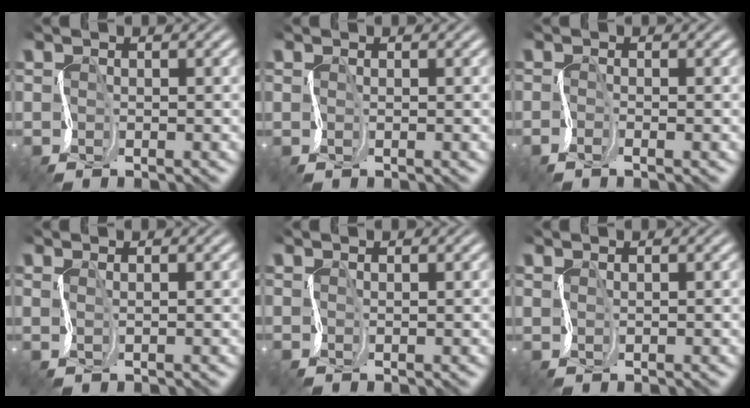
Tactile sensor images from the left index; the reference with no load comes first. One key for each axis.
{"total": 0.5, "fx": 0.4, "fy": 0.1, "fz": 0.3, "tx": -0.003, "ty": 0.001, "tz": 0.009}
{"total": 0.7, "fx": -0.5, "fy": 0.1, "fz": 0.5, "tx": -0.014, "ty": -0.004, "tz": -0.016}
{"total": 0.9, "fx": 0.9, "fy": -0.1, "fz": 0.0, "tx": -0.003, "ty": 0.009, "tz": 0.018}
{"total": 0.7, "fx": 0.6, "fy": -0.1, "fz": -0.2, "tx": 0.002, "ty": 0.005, "tz": 0.015}
{"total": 1.0, "fx": 0.8, "fy": -0.3, "fz": -0.4, "tx": -0.001, "ty": 0.006, "tz": 0.019}